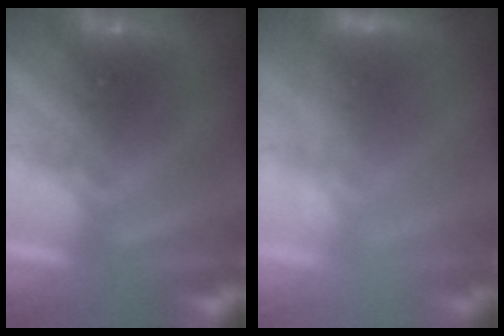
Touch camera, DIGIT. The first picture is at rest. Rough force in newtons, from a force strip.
{"total": 2.4}